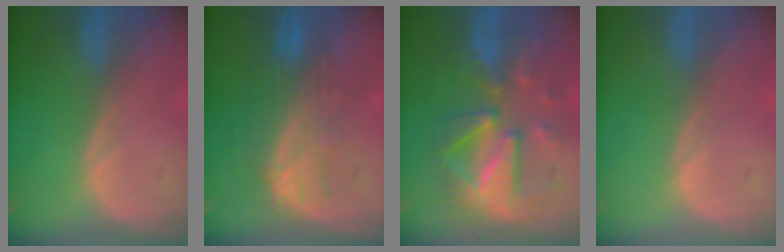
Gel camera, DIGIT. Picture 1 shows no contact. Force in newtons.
{"total": 7.4, "press": 7.0, "slide": 2.2}
{"total": 10.6, "press": 10.6, "slide": 0.9}
{"total": 0.6, "press": 0.1, "slide": 0.6}